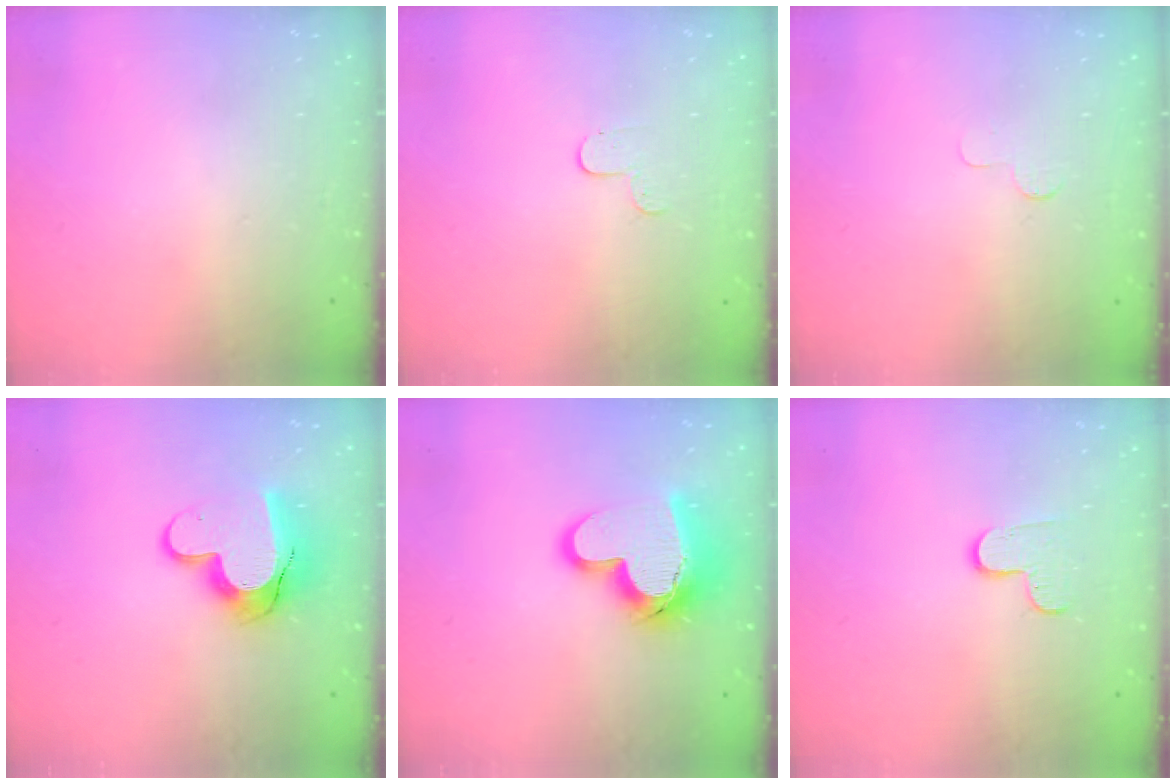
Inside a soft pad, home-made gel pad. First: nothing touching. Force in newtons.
{"total": 3.0, "press": 3.0, "slide": 0.3}
{"total": 2.5, "press": 2.5, "slide": 0.2}
{"total": 11.8, "press": 11.8, "slide": 1.0}
{"total": 15.9, "press": 15.7, "slide": 2.2}
{"total": 6.1, "press": 6.1, "slide": 0.6}